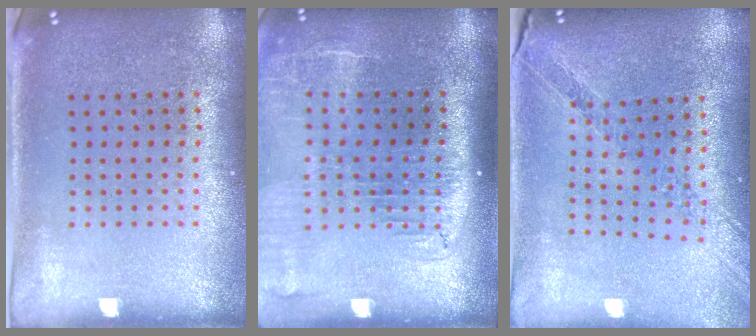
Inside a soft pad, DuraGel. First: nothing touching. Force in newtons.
{"total": 2.2, "press": 1.8, "slide": 1.3}
{"total": 1.1, "press": 1.0, "slide": 0.1}